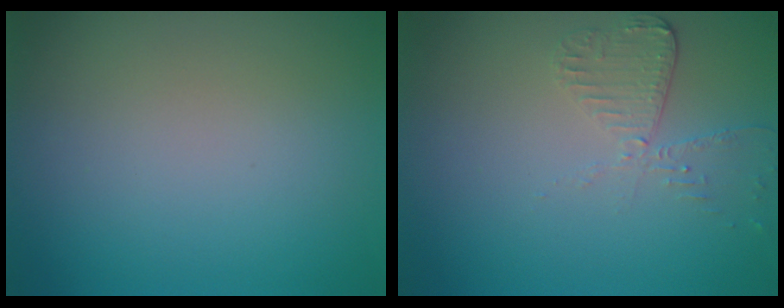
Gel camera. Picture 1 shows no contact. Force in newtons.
{"total": 2.0, "press": 1.9, "slide": 0.6}